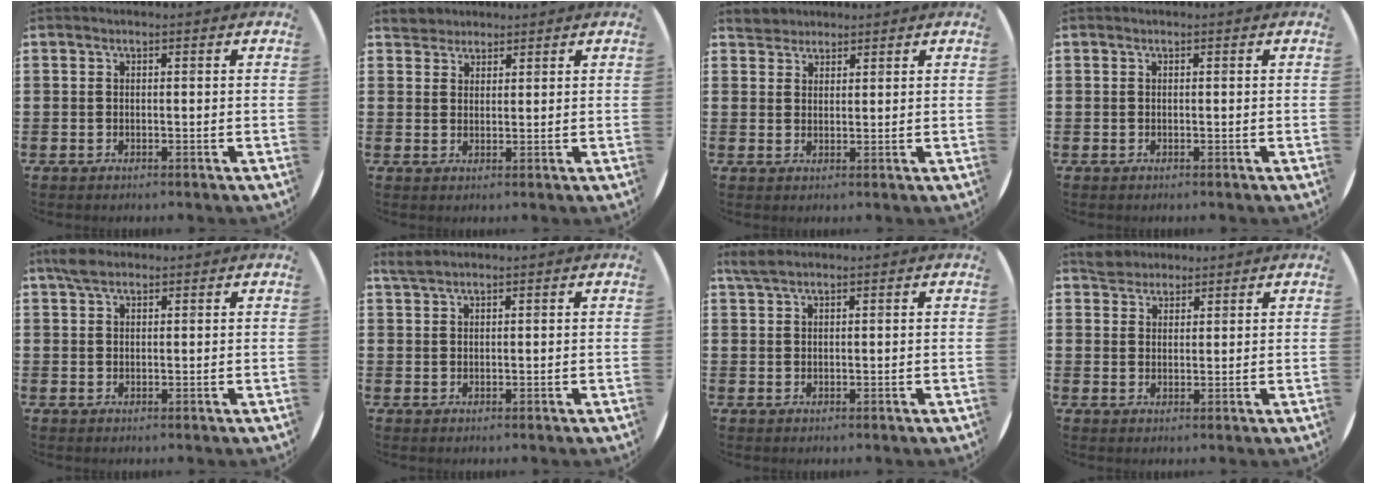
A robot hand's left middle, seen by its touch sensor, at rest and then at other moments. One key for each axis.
{"total": 2.6, "fx": 2.4, "fy": 1.0, "fz": -0.3, "tx": -0.001, "ty": 0.004, "tz": 0.048}
{"total": 2.4, "fx": 2.2, "fy": 0.9, "fz": -0.2, "tx": -0.001, "ty": 0.005, "tz": 0.046}
{"total": 0.0}
{"total": 2.5, "fx": 1.8, "fy": 1.0, "fz": 1.3, "tx": -0.030, "ty": 0.007, "tz": 0.034}
{"total": 1.5, "fx": 1.4, "fy": 0.1, "fz": 0.6, "tx": -0.014, "ty": 0.002, "tz": 0.026}
{"total": 1.9, "fx": 1.6, "fy": 0.4, "fz": 1.0, "tx": -0.022, "ty": 0.004, "tz": 0.030}
{"total": 3.0, "fx": 2.8, "fy": 1.1, "fz": -0.1, "tx": 0.001, "ty": 0.002, "tz": 0.054}